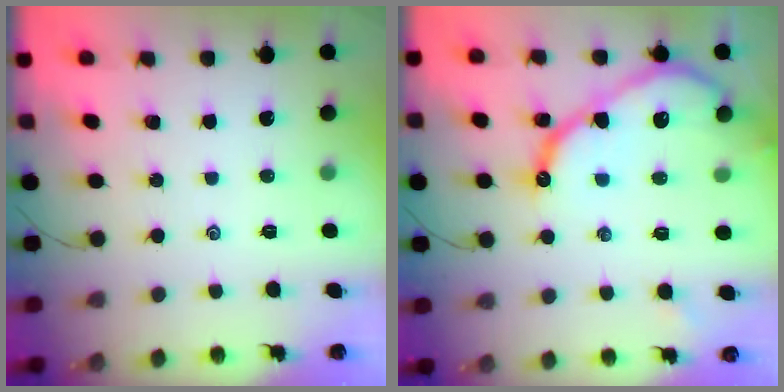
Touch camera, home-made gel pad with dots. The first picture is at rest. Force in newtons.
{"total": 13.4, "press": 13.4, "slide": 1.0}